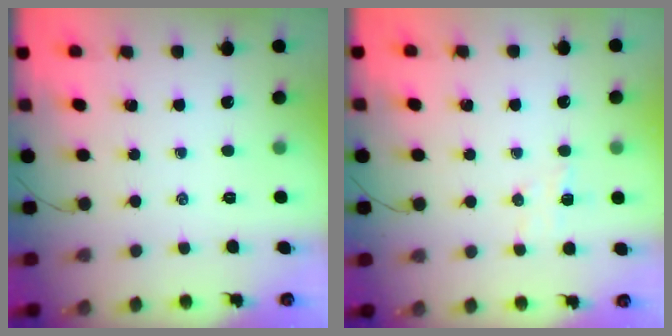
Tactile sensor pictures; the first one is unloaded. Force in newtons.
{"total": 5.4, "press": 5.3, "slide": 1.2}